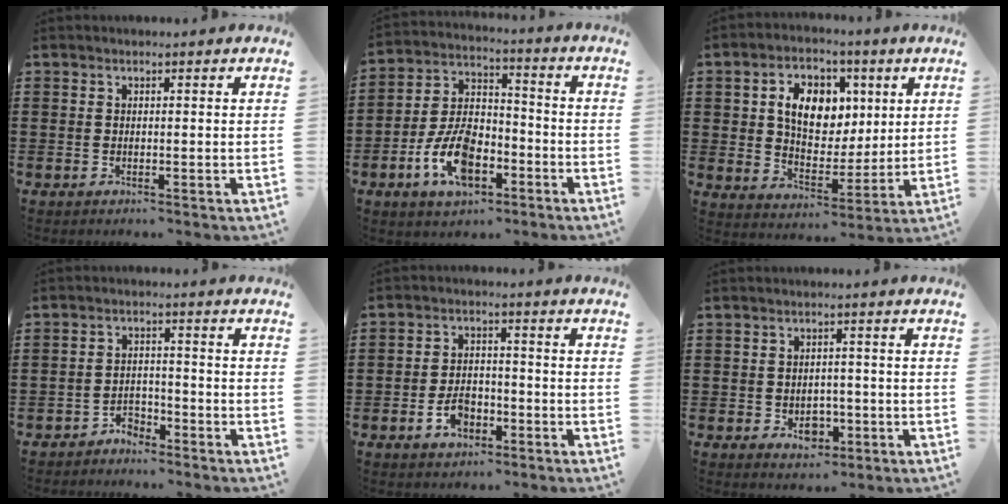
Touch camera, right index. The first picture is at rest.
{"total": 10.2, "force": [-4.5, 5.9, 7.0], "torque": [-0.162, 0.007, -0.084]}
{"total": 9.1, "force": [2.4, 6.6, 5.7], "torque": [-0.113, 0.016, 0.038]}
{"total": 2.8, "force": [-2.6, 1.1, 0.3], "torque": [-0.013, 0.004, -0.054]}
{"total": 4.7, "force": [-2.1, 3.0, 2.9], "torque": [-0.058, 0.006, -0.041]}
{"total": 3.3, "force": [-1.0, 2.5, 1.8], "torque": [-0.030, 0.000, -0.022]}